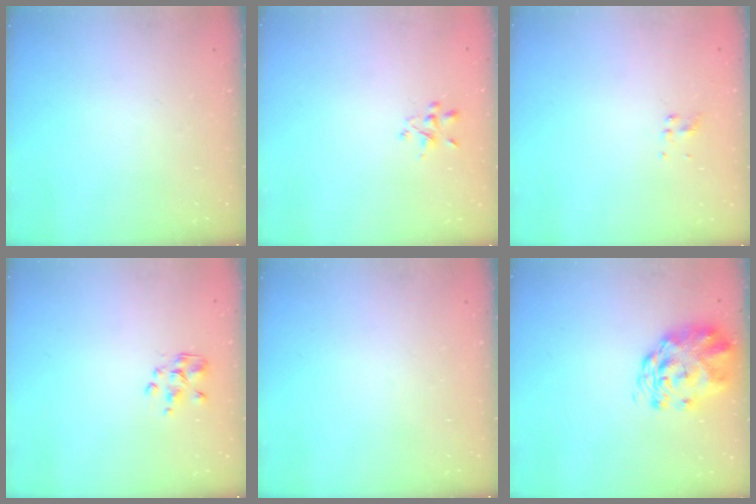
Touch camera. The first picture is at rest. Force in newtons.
{"total": 2.2, "press": 2.0, "slide": 1.0}
{"total": 2.8, "press": 2.4, "slide": 1.5}
{"total": 2.3, "press": 2.2, "slide": 0.7}
{"total": 0.0}
{"total": 2.7, "press": 2.5, "slide": 1.0}